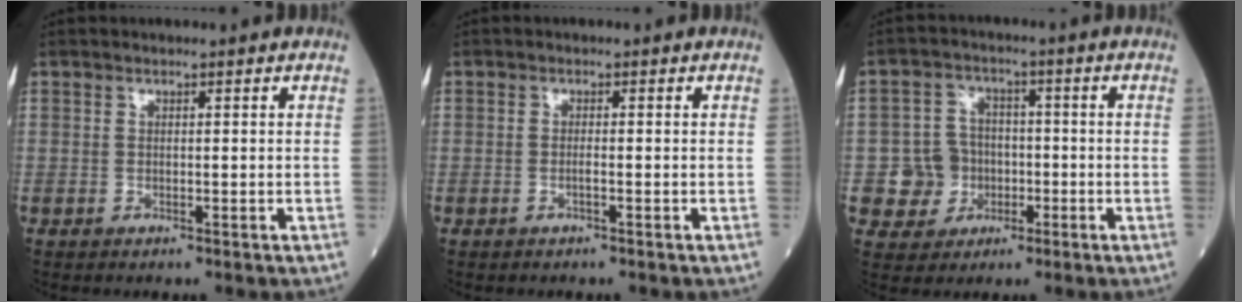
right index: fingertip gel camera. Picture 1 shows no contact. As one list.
[{"total": 0.7, "force": [-0.3, 0.0, 0.7], "torque": [-0.014, 0.002, -0.004]}, {"total": 6.4, "force": [-1.4, 6.1, 0.9], "torque": [-0.014, 0.014, -0.016]}]